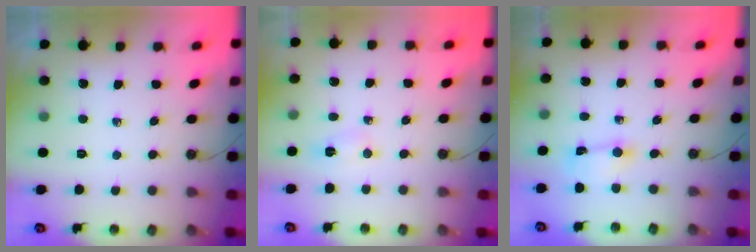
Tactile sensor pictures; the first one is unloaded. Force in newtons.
{"total": 2.4, "press": 2.4, "slide": 0.3}
{"total": 2.1, "press": 2.0, "slide": 0.6}